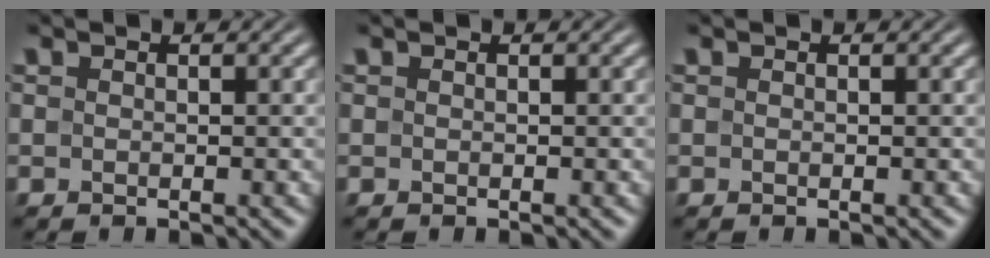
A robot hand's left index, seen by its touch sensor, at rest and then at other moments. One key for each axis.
{"total": 0.0}
{"total": 0.0}